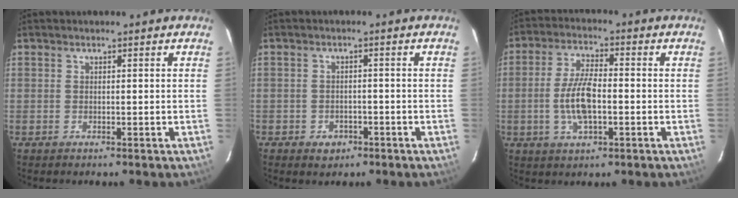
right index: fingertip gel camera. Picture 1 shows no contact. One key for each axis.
{"total": 3.6, "fx": -1.9, "fy": 2.9, "fz": 0.8, "tx": -0.027, "ty": 0.008, "tz": -0.024}
{"total": 8.6, "fx": -1.7, "fy": 3.3, "fz": 7.8, "tx": -0.160, "ty": 0.006, "tz": -0.032}